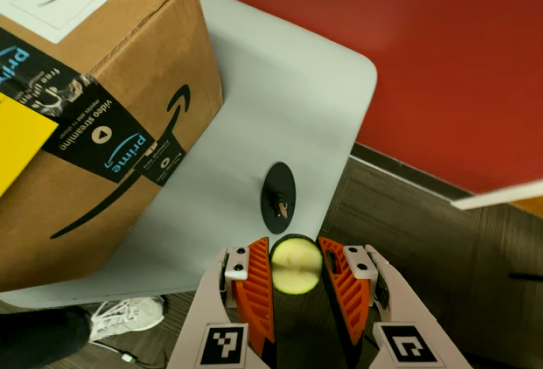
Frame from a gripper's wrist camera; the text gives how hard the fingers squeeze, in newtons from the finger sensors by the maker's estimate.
{"total": 7.6, "left": 7.5, "right": 7.6}